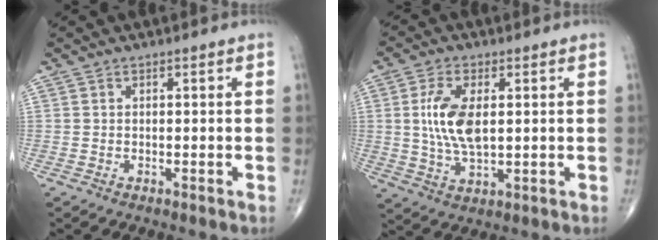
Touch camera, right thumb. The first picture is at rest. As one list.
[{"total": 9.6, "force": [1.4, 4.6, 8.4], "torque": [-0.170, -0.009, 0.029]}]